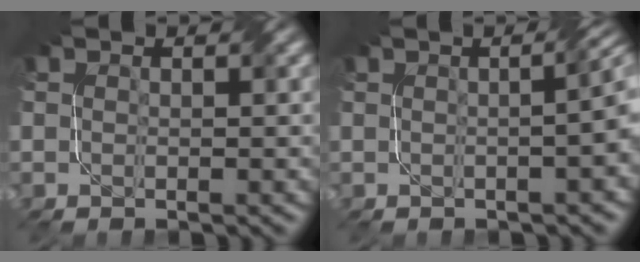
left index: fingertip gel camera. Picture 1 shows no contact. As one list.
[{"total": 6.3, "force": [0.5, 3.1, 5.4], "torque": [-0.016, 0.028, -0.010]}]